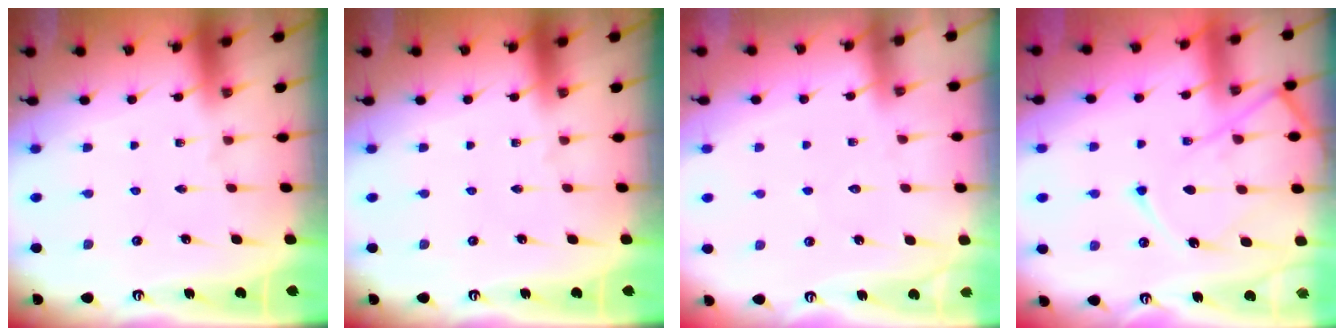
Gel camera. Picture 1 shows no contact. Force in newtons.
{"total": 0.0}
{"total": 4.9, "press": 4.9, "slide": 0.6}
{"total": 12.8, "press": 12.8, "slide": 1.3}